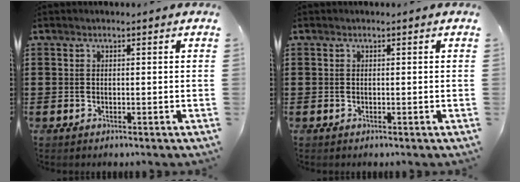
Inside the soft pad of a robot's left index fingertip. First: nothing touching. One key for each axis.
{"total": 0.0}